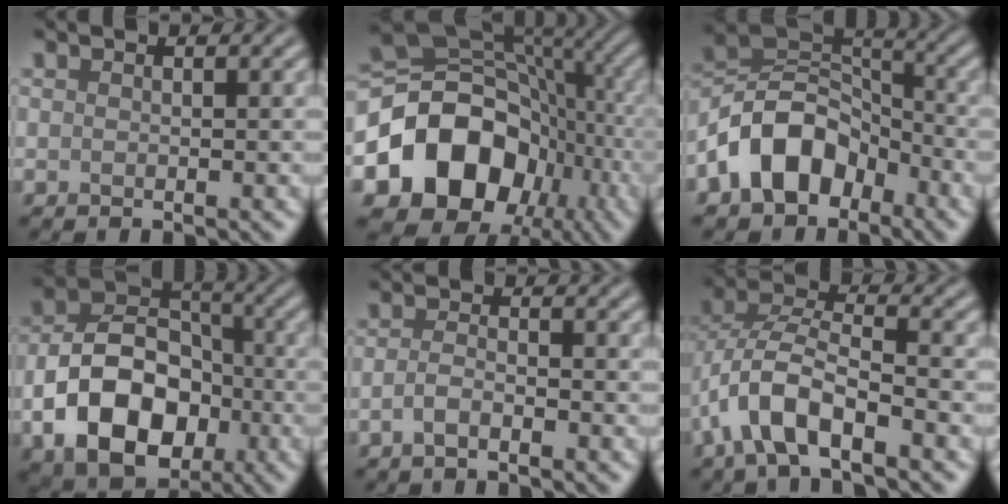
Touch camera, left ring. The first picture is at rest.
{"total": 14.3, "force": [-4.4, 11.4, 7.4], "torque": [-0.140, -0.008, -0.085]}
{"total": 8.1, "force": [-4.3, 5.4, 4.2], "torque": [-0.065, 0.010, -0.098]}
{"total": 10.6, "force": [-3.3, 7.3, 7.0], "torque": [-0.121, 0.000, -0.065]}
{"total": 1.8, "force": [-1.0, 0.6, 1.4], "torque": [-0.029, 0.001, -0.022]}
{"total": 7.0, "force": [-3.2, 3.0, 5.4], "torque": [-0.108, 0.005, -0.069]}